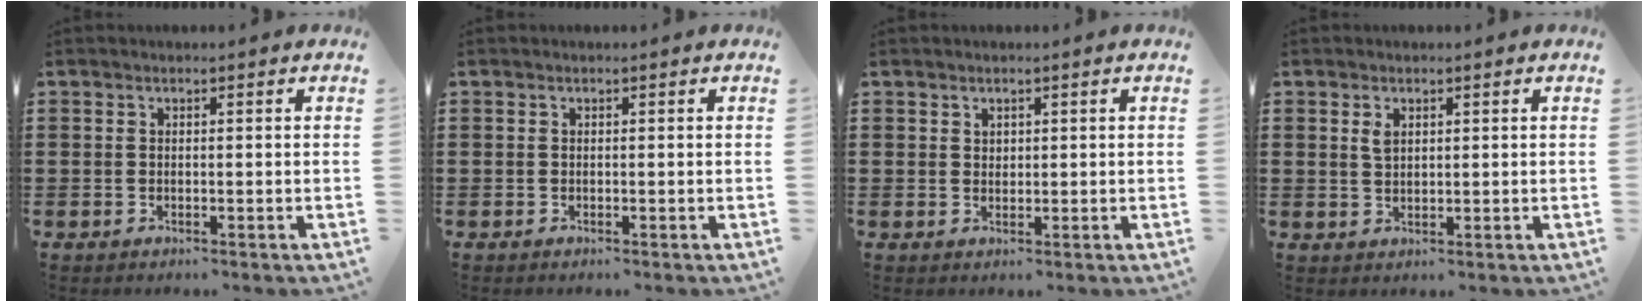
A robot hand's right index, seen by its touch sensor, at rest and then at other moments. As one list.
[{"total": 0.0}, {"total": 1.1, "force": [0.8, 0.7, 0.1], "torque": [-0.004, 0.002, 0.017]}, {"total": 1.8, "force": [0.9, 1.0, 1.3], "torque": [-0.029, 0.004, 0.015]}]